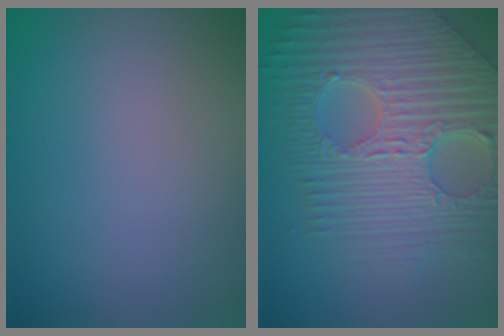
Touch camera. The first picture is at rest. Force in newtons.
{"total": 10.3, "press": 7.1, "slide": 7.5}